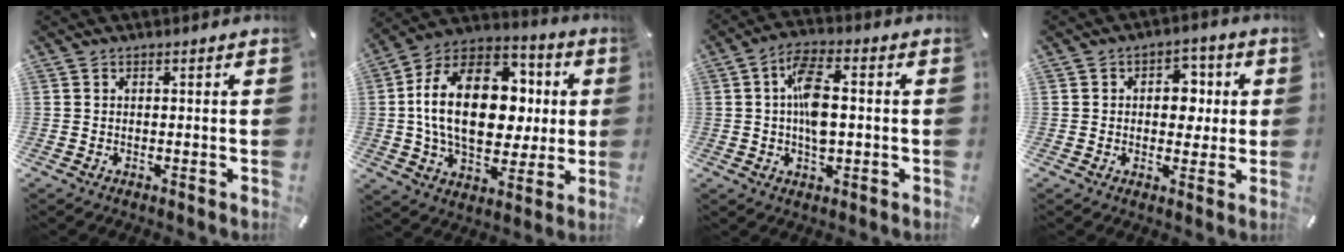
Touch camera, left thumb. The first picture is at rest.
{"total": 24.7, "force": [1.8, 16.4, 18.5], "torque": [-0.351, 0.009, 0.034]}
{"total": 8.8, "force": [0.2, 4.4, 7.7], "torque": [-0.150, 0.006, -0.001]}
{"total": 7.1, "force": [0.6, 5.4, 4.5], "torque": [-0.047, -0.001, 0.002]}